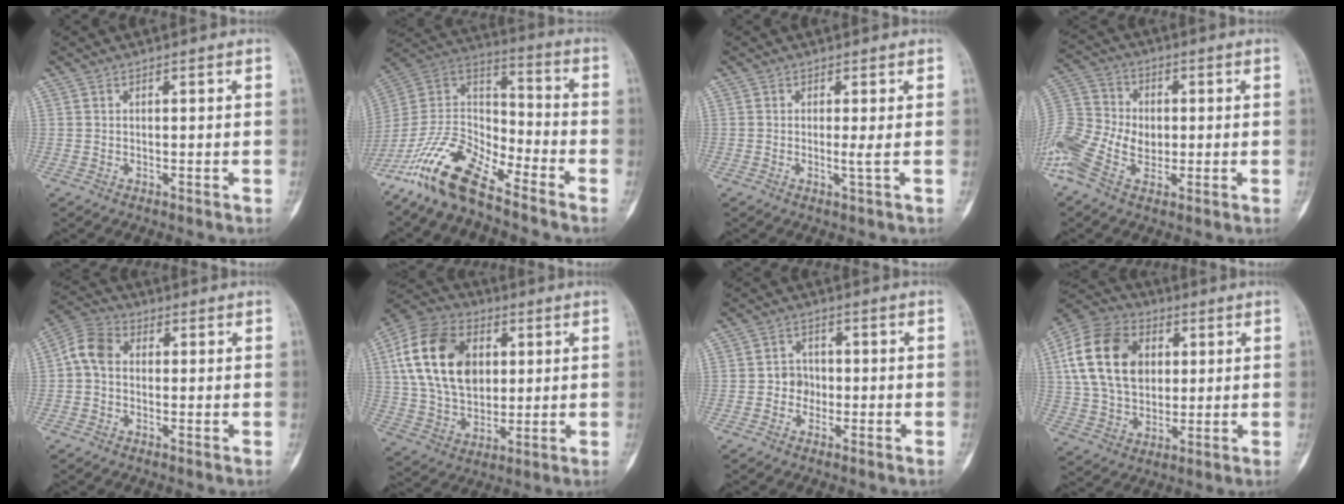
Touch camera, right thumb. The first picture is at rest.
{"total": 16.1, "force": [-12.0, 5.3, 9.2], "torque": [-0.161, 0.080, -0.236]}
{"total": 1.3, "force": [0.0, -0.3, 1.3], "torque": [-0.024, -0.003, -0.001]}
{"total": 15.4, "force": [-3.1, 11.0, 10.4], "torque": [-0.248, 0.018, -0.056]}
{"total": 6.4, "force": [0.2, 4.8, 4.3], "torque": [-0.080, 0.021, -0.008]}
{"total": 19.7, "force": [4.5, 13.5, 13.6], "torque": [-0.234, 0.002, 0.081]}
{"total": 3.5, "force": [-0.9, 3.1, 1.4], "torque": [0.006, 0.013, -0.023]}
{"total": 18.2, "force": [4.1, 13.0, 12.0], "torque": [-0.206, 0.007, 0.073]}